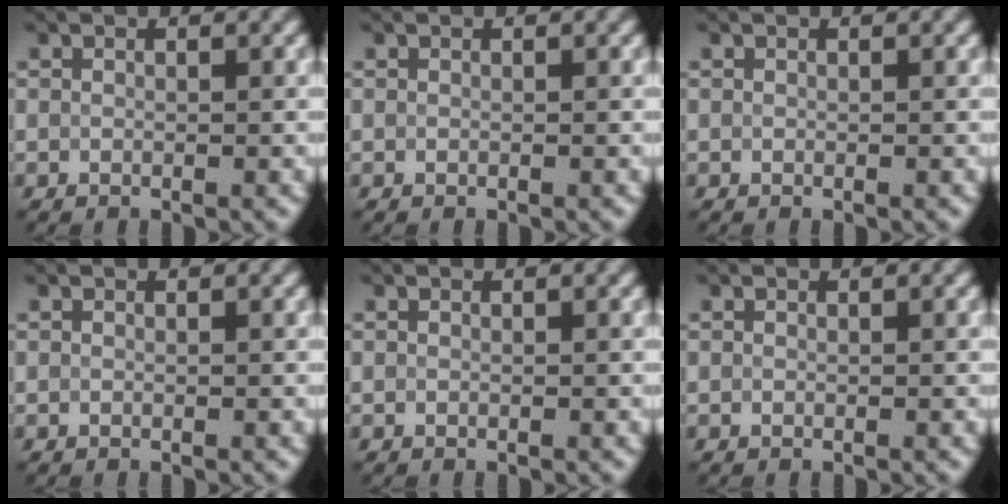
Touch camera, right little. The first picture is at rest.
{"total": 0.0}
{"total": 0.0}
{"total": 0.0}
{"total": 0.0}
{"total": 0.0}